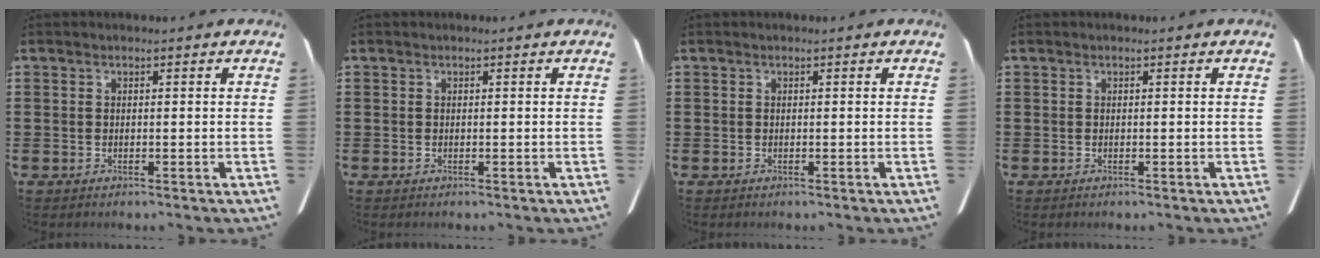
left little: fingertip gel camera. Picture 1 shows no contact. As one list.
[{"total": 0.0}, {"total": 0.0}, {"total": 0.0}]